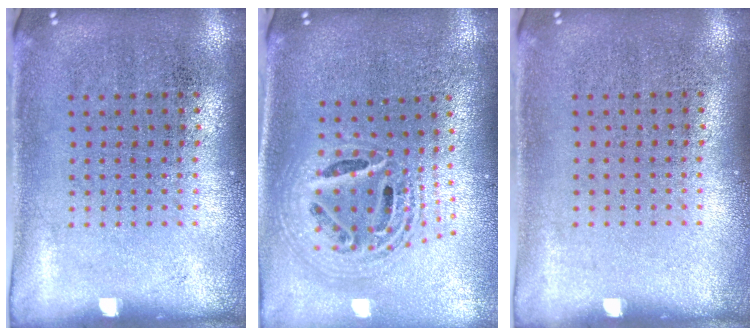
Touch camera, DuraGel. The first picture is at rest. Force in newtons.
{"total": 2.3, "press": 1.8, "slide": 1.4}
{"total": 0.0}